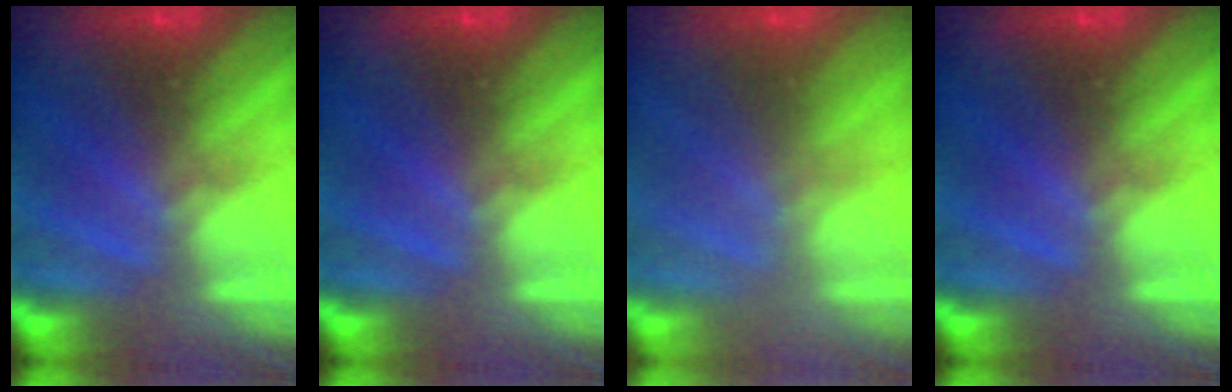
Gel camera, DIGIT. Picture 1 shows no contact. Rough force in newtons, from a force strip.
{"total": 0.0}
{"total": 2.9}
{"total": 0.0}